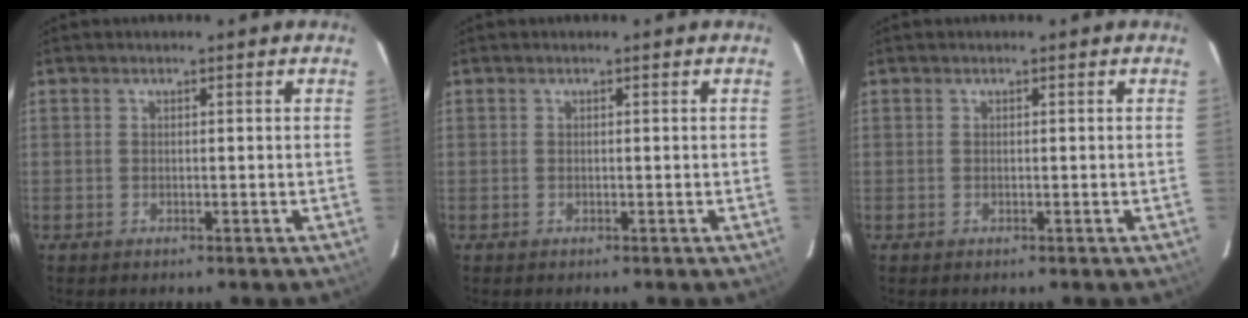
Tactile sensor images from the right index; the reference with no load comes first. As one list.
[{"total": 0.0}, {"total": 0.0}]